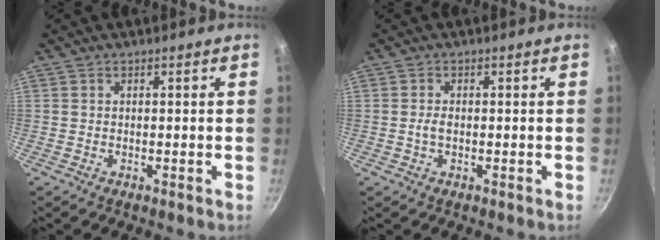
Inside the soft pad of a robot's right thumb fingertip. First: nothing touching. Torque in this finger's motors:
{"motor_torque": [0.44, 1.01, 0.46, -0.17, 0.03]}